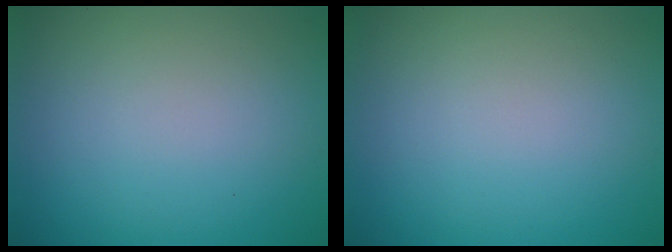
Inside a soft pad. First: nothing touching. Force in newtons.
{"total": 0.0}